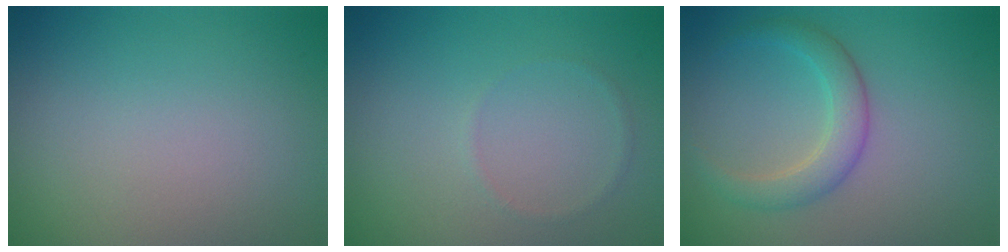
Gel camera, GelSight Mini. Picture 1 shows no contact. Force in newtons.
{"total": 0.5, "press": 0.5, "slide": 0.1}
{"total": 2.8, "press": 2.8, "slide": 0.2}